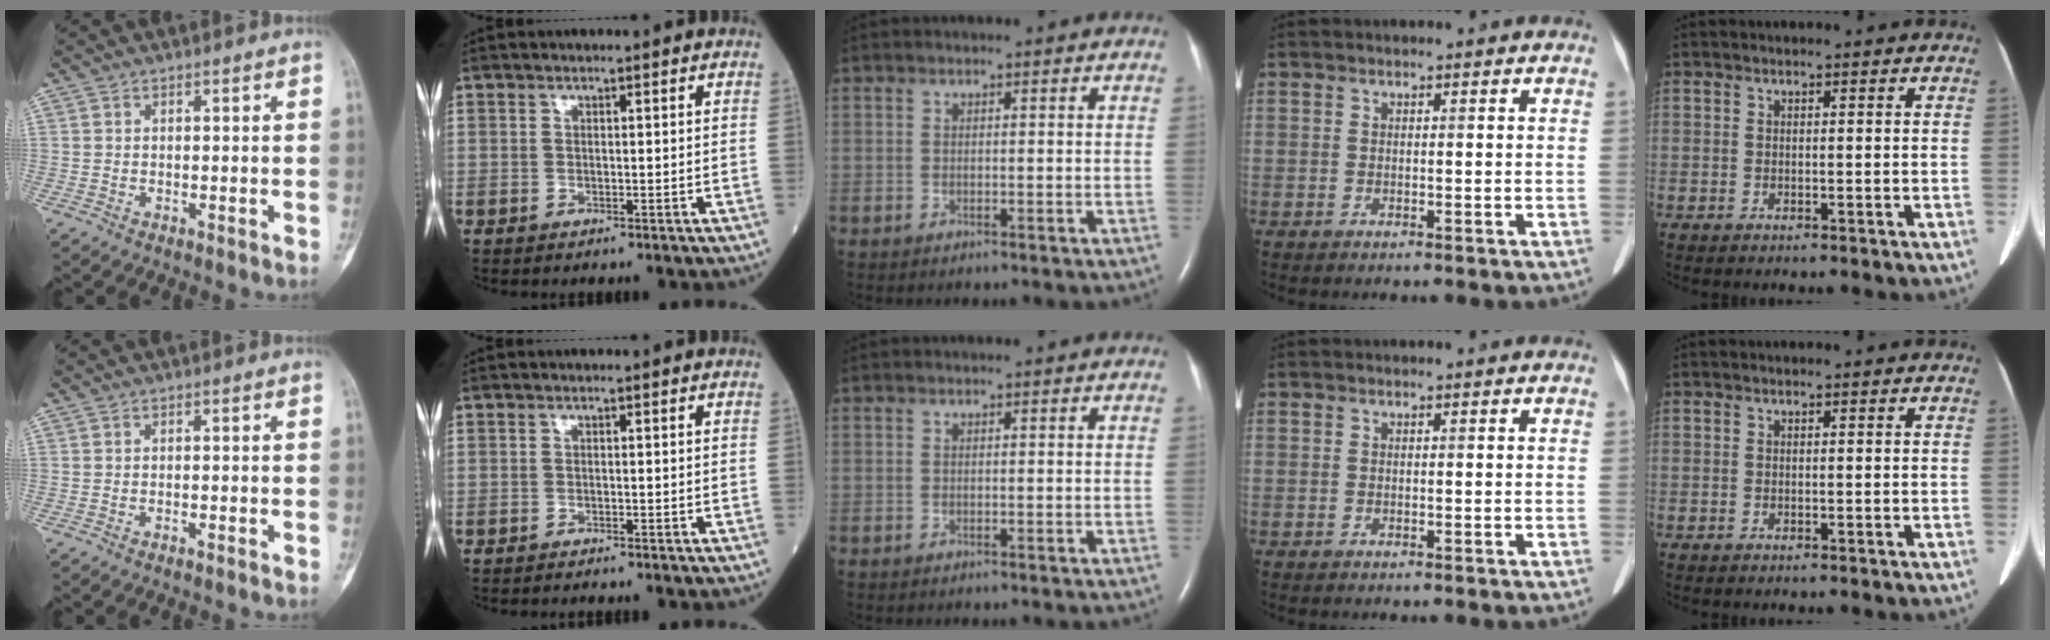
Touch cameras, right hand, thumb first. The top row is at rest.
{"thumb": {"total": 0.9, "force": [-0.8, 0.1, 0.5], "torque": [-0.014, 0.005, -0.008]}, "index": {"total": 1.5, "force": [-1.4, 0.0, 0.6], "torque": [-0.009, -0.001, -0.018]}}